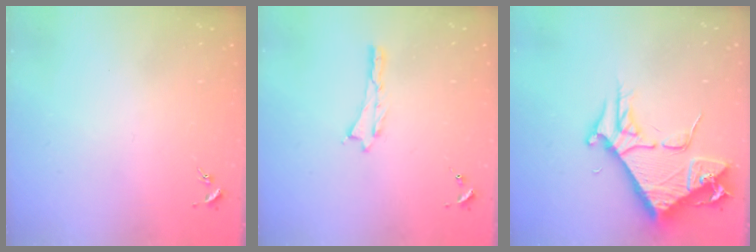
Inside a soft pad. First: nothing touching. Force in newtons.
{"total": 0.0}
{"total": 8.6, "press": 8.6, "slide": 1.0}